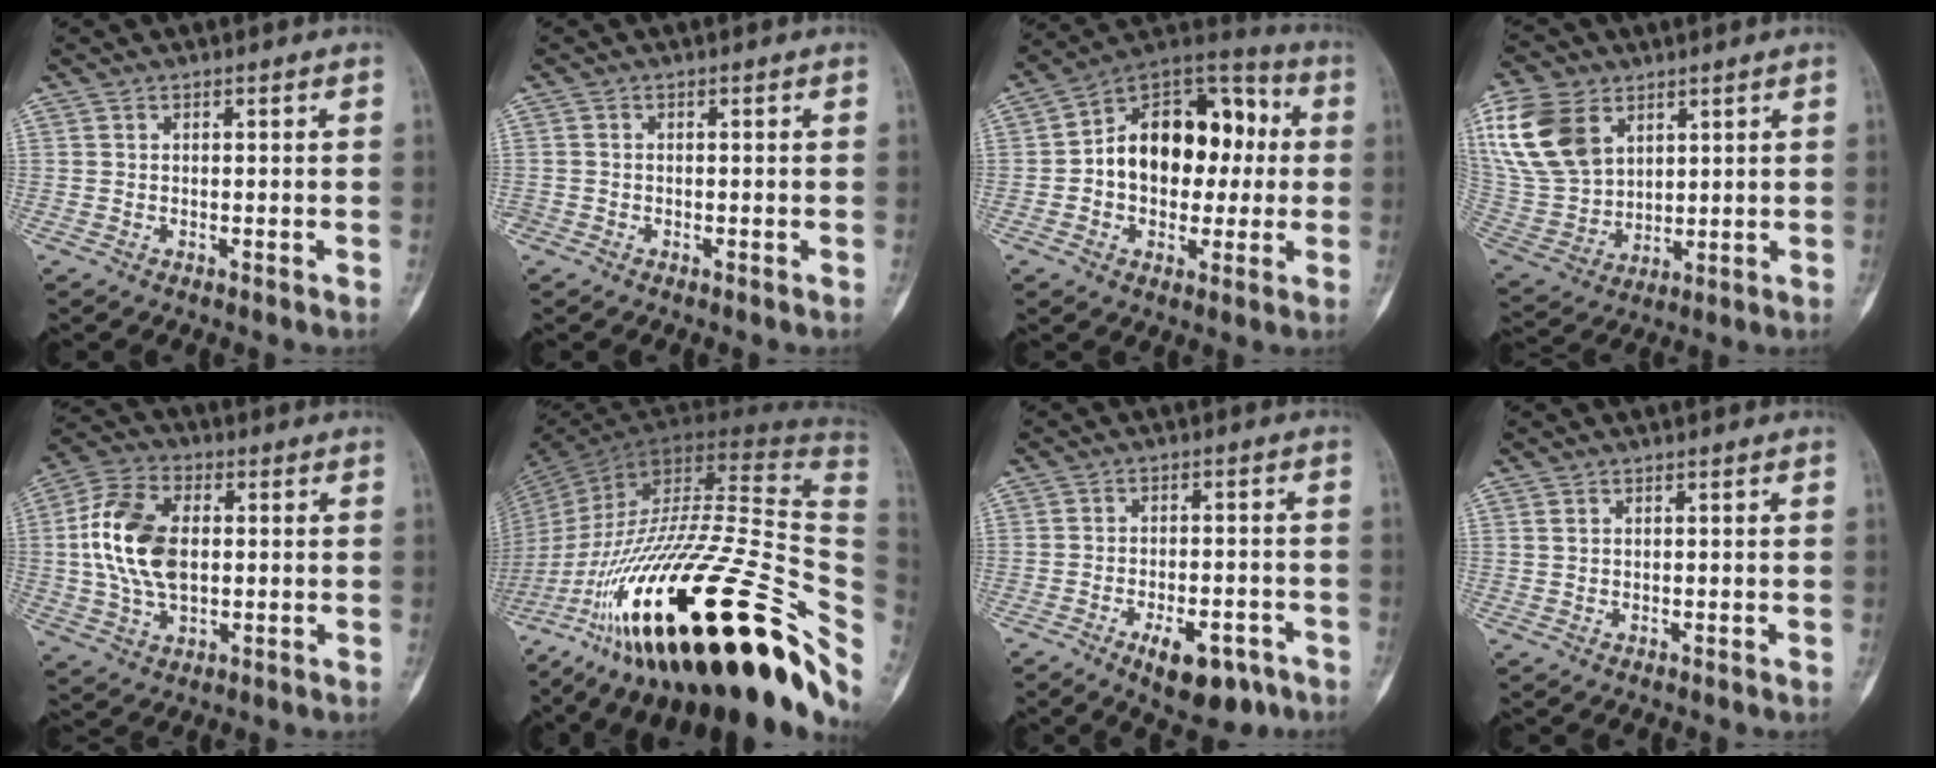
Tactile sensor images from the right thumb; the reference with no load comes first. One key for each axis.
{"total": 0.7, "fx": -0.4, "fy": 0.6, "fz": 0.0, "tx": 0.007, "ty": 0.005, "tz": -0.010}
{"total": 20.1, "fx": 1.0, "fy": 13.4, "fz": 14.9, "tx": -0.177, "ty": 0.041, "tz": 0.009}
{"total": 17.7, "fx": 7.6, "fy": 12.2, "fz": 10.4, "tx": -0.206, "ty": -0.017, "tz": 0.160}
{"total": 14.6, "fx": 1.0, "fy": 9.0, "fz": 11.5, "tx": -0.217, "ty": 0.013, "tz": 0.016}
{"total": 45.3, "fx": -18.1, "fy": 14.3, "fz": 39.0, "tx": -0.558, "ty": 0.055, "tz": -0.296}
{"total": 9.4, "fx": -5.3, "fy": 4.4, "fz": 6.4, "tx": -0.075, "ty": 0.025, "tz": -0.070}
{"total": 0.7, "fx": 0.5, "fy": 0.4, "fz": 0.3, "tx": -0.002, "ty": 0.002, "tz": 0.010}